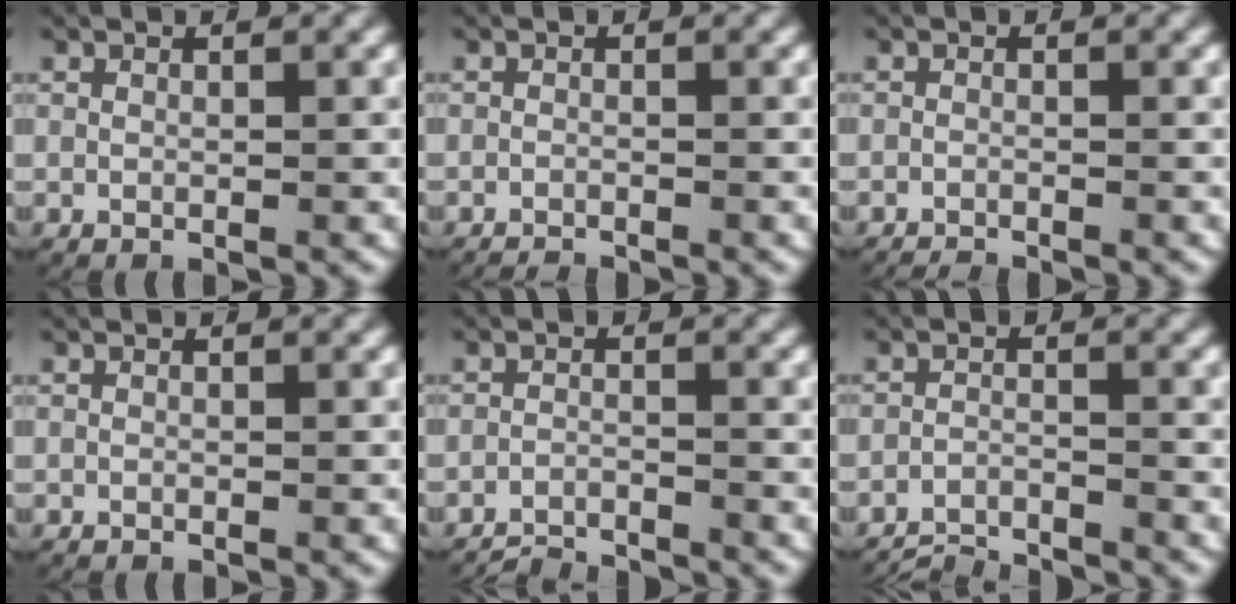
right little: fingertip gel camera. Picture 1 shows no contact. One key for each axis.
{"total": 1.6, "fx": -1.6, "fy": 0.2, "fz": 0.1, "tx": -0.006, "ty": -0.009, "tz": -0.025}
{"total": 1.7, "fx": -1.7, "fy": 0.2, "fz": 0.1, "tx": -0.007, "ty": -0.010, "tz": -0.027}
{"total": 0.0}
{"total": 4.2, "fx": -4.1, "fy": 0.9, "fz": 0.3, "tx": -0.003, "ty": -0.014, "tz": -0.070}
{"total": 5.2, "fx": -5.1, "fy": 1.2, "fz": 0.6, "tx": -0.007, "ty": -0.017, "tz": -0.085}